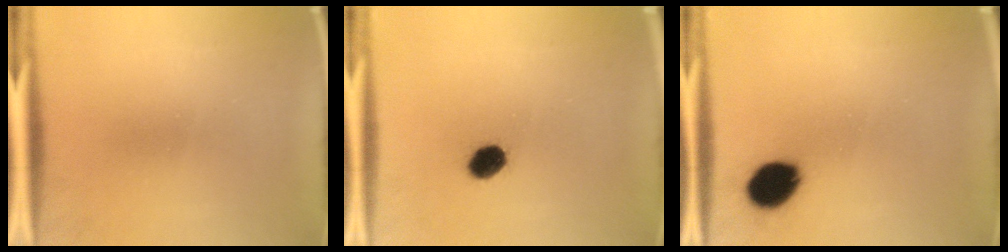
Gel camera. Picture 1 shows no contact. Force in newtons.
{"total": 4.7}
{"total": 10.9}